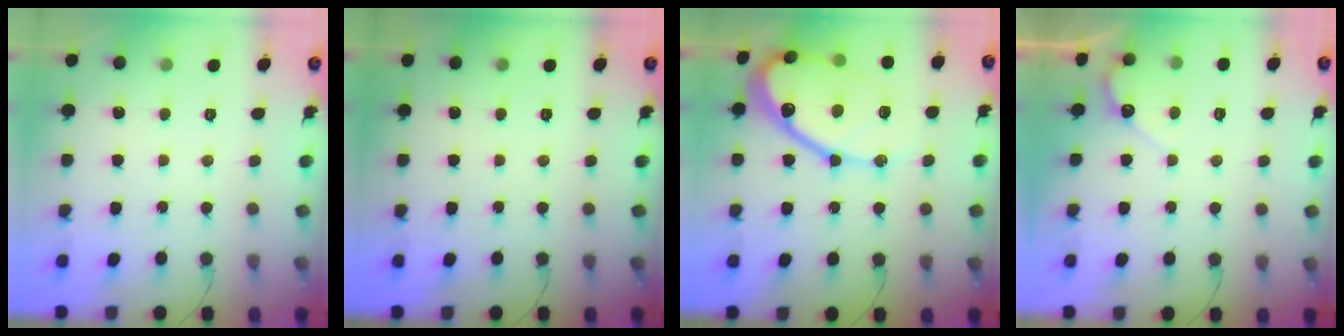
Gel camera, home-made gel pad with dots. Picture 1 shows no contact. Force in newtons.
{"total": 0.0}
{"total": 19.0, "press": 18.9, "slide": 1.8}
{"total": 4.2, "press": 4.2, "slide": 0.2}